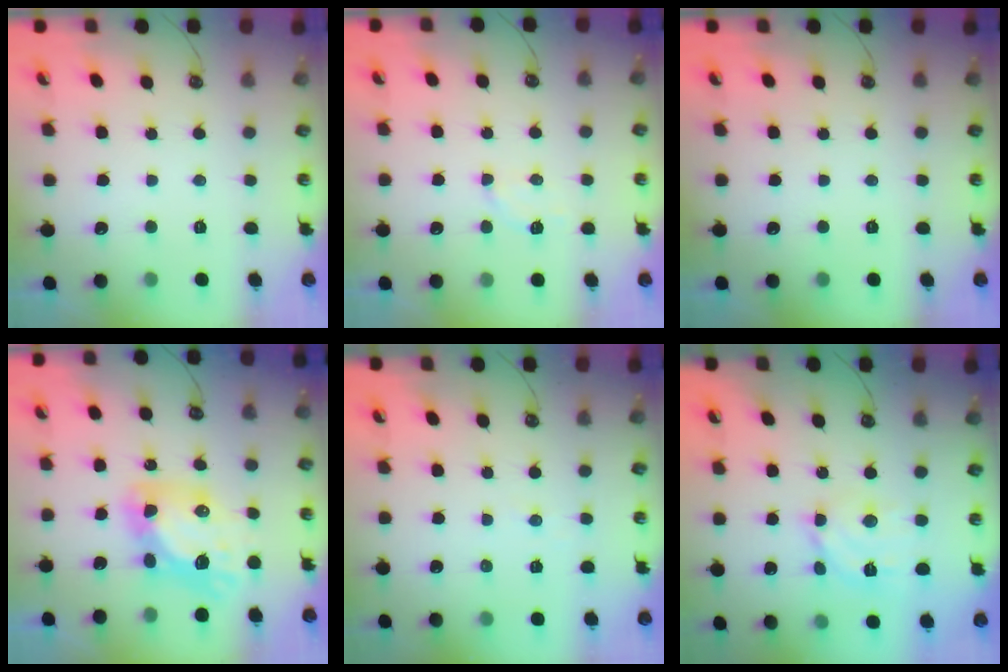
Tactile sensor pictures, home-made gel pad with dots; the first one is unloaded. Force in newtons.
{"total": 3.0, "press": 2.8, "slide": 1.1}
{"total": 0.0}
{"total": 12.8, "press": 12.7, "slide": 1.3}
{"total": 2.7, "press": 2.7, "slide": 0.3}
{"total": 11.2, "press": 11.1, "slide": 1.6}